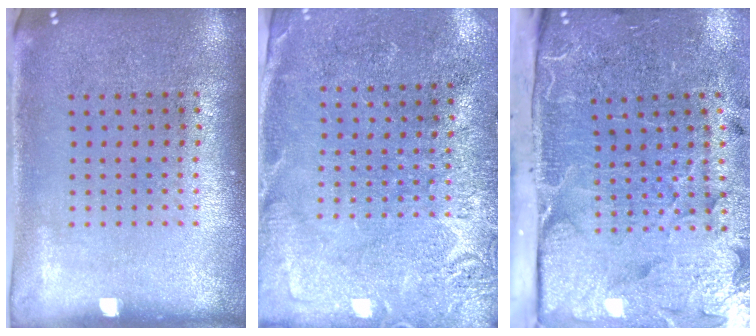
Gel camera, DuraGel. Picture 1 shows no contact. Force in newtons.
{"total": 2.7, "press": 2.7, "slide": 0.7}
{"total": 5.2, "press": 4.0, "slide": 3.3}